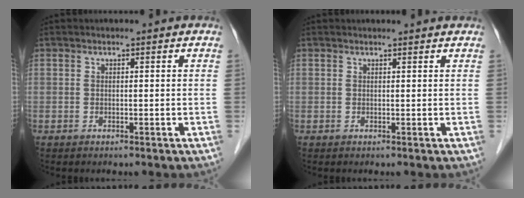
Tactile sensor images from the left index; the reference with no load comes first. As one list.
[{"total": 2.4, "force": [2.3, 0.0, 0.5], "torque": [-0.009, 0.008, 0.025]}]